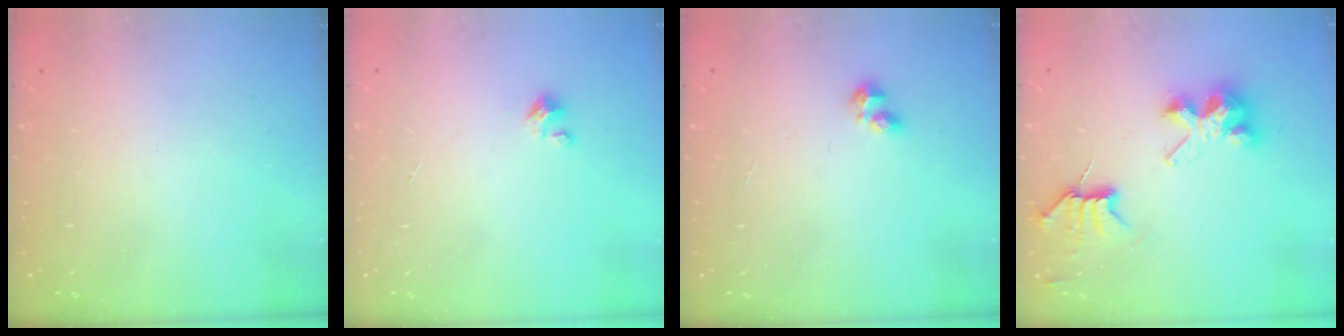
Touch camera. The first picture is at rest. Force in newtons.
{"total": 1.5, "press": 1.5, "slide": 0.1}
{"total": 2.1, "press": 2.0, "slide": 0.8}
{"total": 6.1, "press": 6.1, "slide": 0.2}